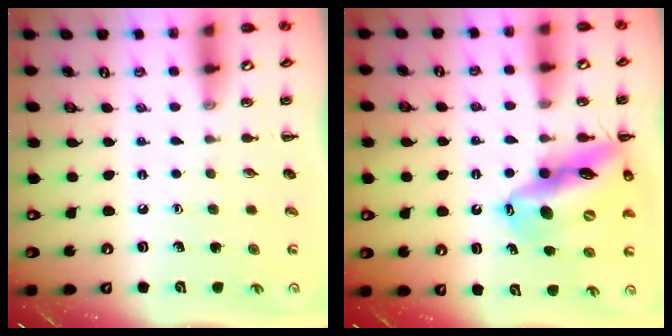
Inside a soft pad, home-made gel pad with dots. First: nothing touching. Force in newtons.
{"total": 19.5, "press": 18.8, "slide": 4.9}